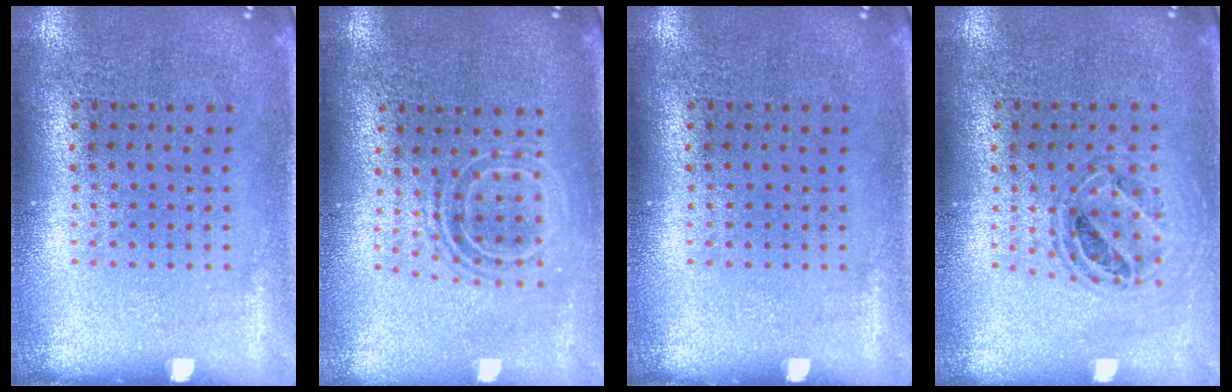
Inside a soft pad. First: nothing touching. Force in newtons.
{"total": 1.7, "press": 1.3, "slide": 1.1}
{"total": 0.0}
{"total": 0.8, "press": 0.8, "slide": 0.2}